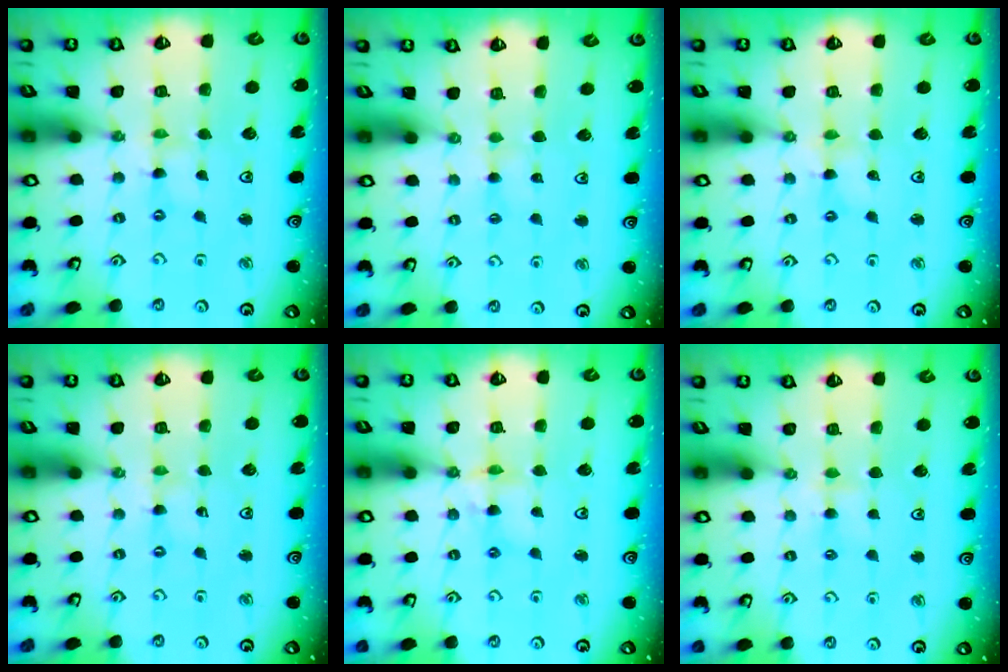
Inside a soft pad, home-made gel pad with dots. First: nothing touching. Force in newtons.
{"total": 1.6, "press": 1.6, "slide": 0.3}
{"total": 1.2, "press": 1.2, "slide": 0.1}
{"total": 0.0}
{"total": 5.5, "press": 5.5, "slide": 0.5}
{"total": 3.4, "press": 3.3, "slide": 0.6}